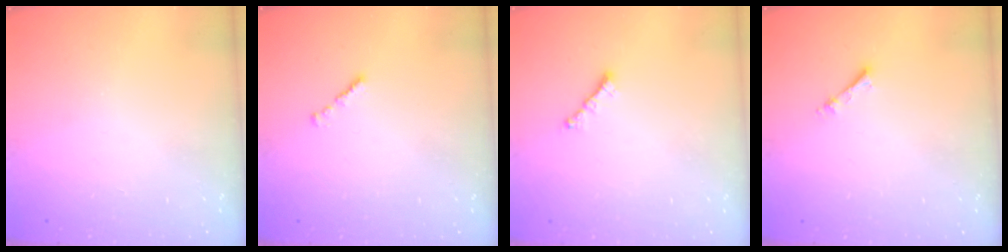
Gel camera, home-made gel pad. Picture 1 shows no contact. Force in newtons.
{"total": 1.1, "press": 1.0, "slide": 0.5}
{"total": 1.5, "press": 1.4, "slide": 0.5}
{"total": 2.7, "press": 2.7, "slide": 0.3}